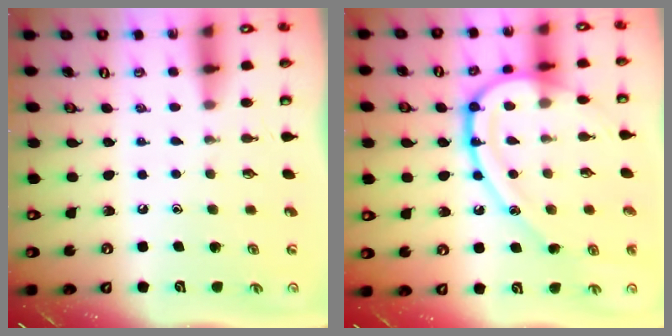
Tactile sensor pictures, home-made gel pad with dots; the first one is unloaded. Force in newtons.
{"total": 17.7, "press": 17.7, "slide": 0.6}